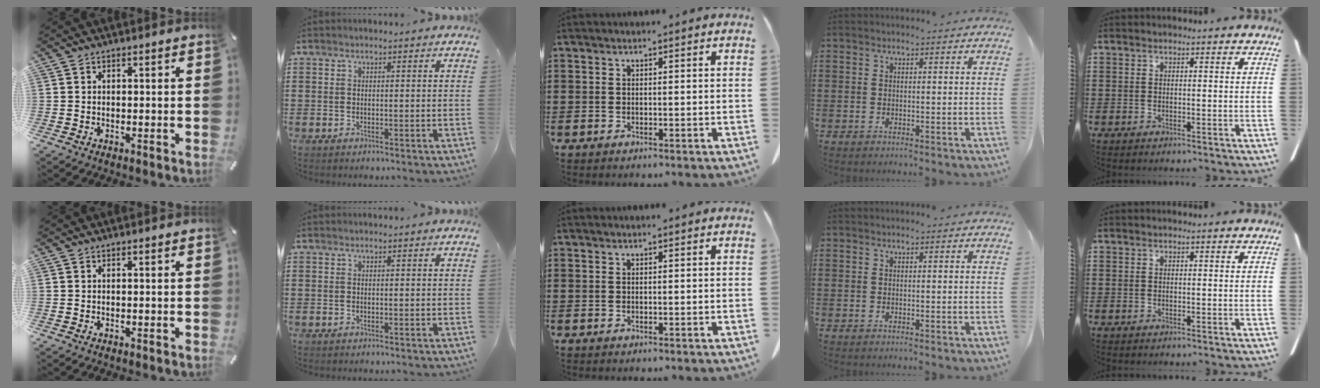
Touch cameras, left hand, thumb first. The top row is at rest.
{}